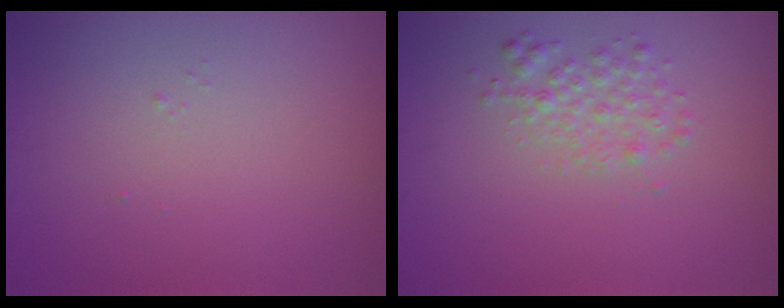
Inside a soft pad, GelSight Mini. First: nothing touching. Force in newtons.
{"total": 2.0, "press": 2.0, "slide": 0.1}